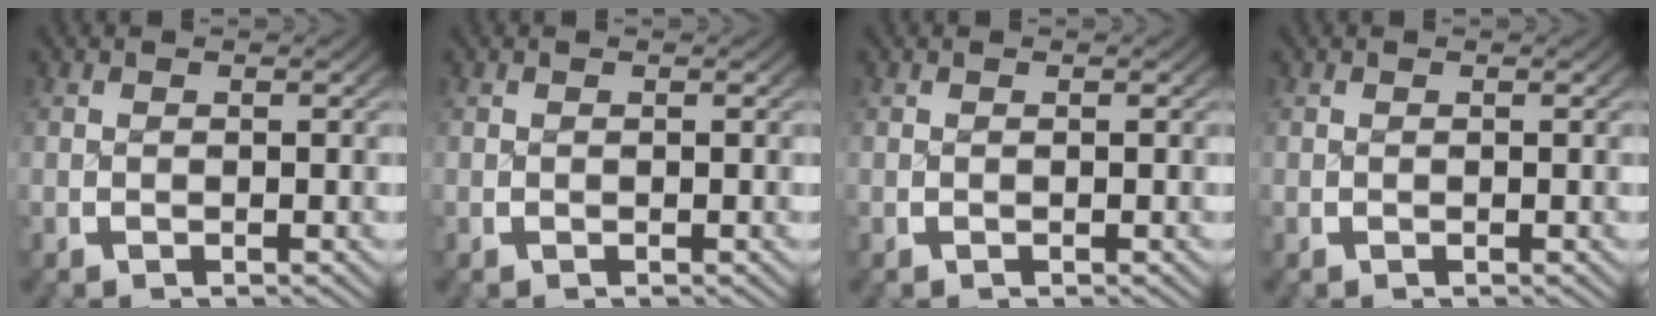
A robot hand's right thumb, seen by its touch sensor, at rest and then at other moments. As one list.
[{"total": 0.0}, {"total": 0.0}, {"total": 0.0}]